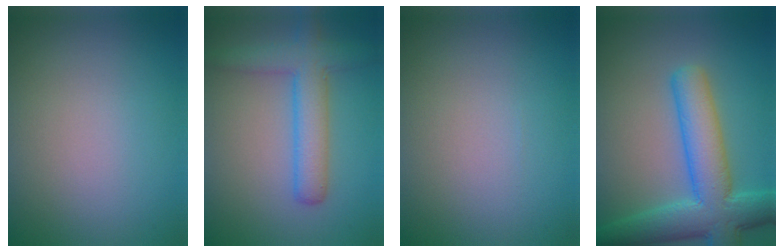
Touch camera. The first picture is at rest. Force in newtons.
{"total": 4.6, "press": 4.6, "slide": 0.2}
{"total": 0.0}
{"total": 8.2, "press": 8.2, "slide": 0.3}